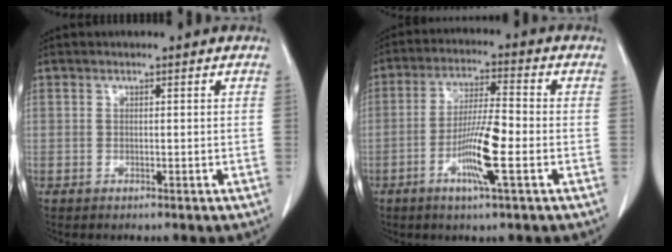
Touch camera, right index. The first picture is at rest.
{"total": 9.1, "force": [-2.9, 0.4, 8.6], "torque": [-0.163, -0.007, -0.059]}